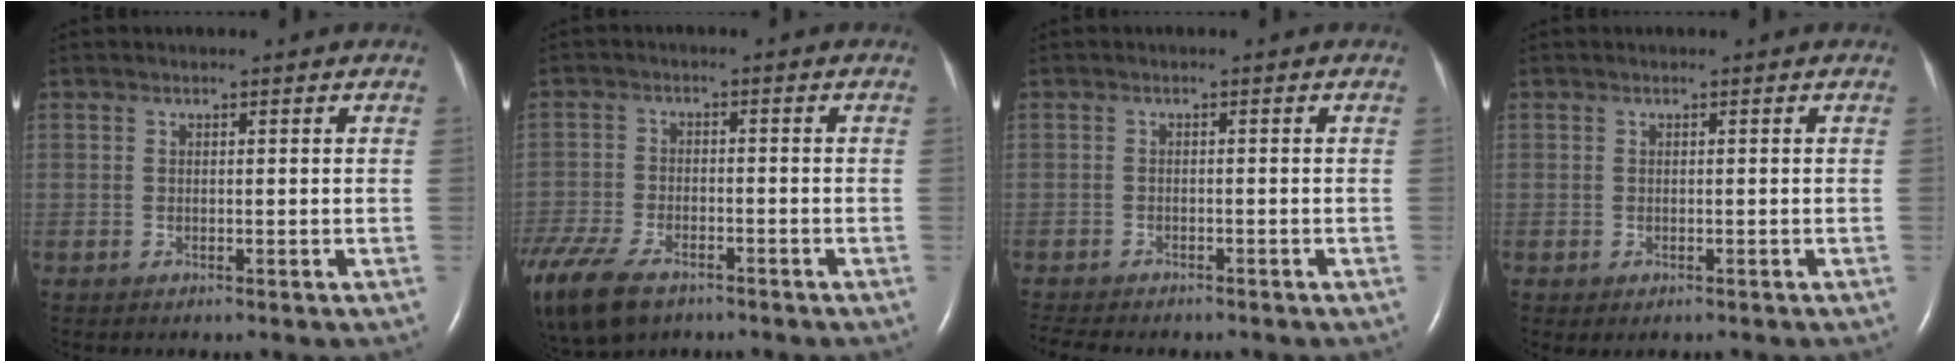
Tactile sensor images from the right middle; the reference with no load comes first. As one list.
[{"total": 17.2, "force": [-10.9, 9.0, 9.7], "torque": [-0.281, -0.039, -0.181]}, {"total": 7.4, "force": [-6.4, 2.0, 3.2], "torque": [-0.051, -0.004, -0.087]}, {"total": 0.7, "force": [-0.4, 0.3, 0.5], "torque": [-0.009, -0.004, -0.002]}]